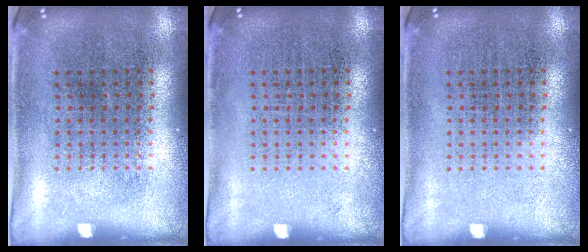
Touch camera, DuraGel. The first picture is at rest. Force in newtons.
{"total": 0.0}
{"total": 0.0}